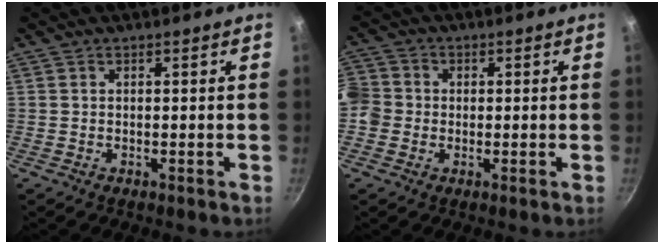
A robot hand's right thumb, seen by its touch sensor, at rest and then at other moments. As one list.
[{"total": 8.5, "force": [-0.6, 7.8, 3.3], "torque": [-0.060, 0.018, -0.028]}]